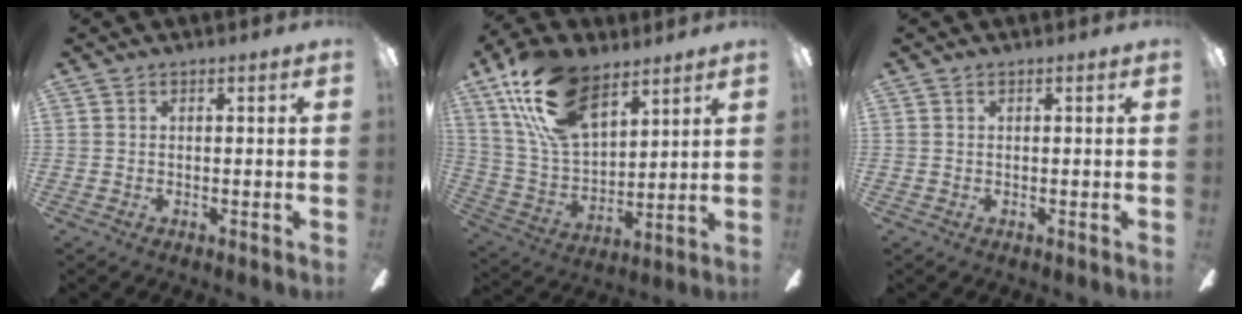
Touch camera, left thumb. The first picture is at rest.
{"total": 20.5, "force": [12.2, 10.7, 12.6], "torque": [-0.270, -0.045, 0.221]}
{"total": 0.0}